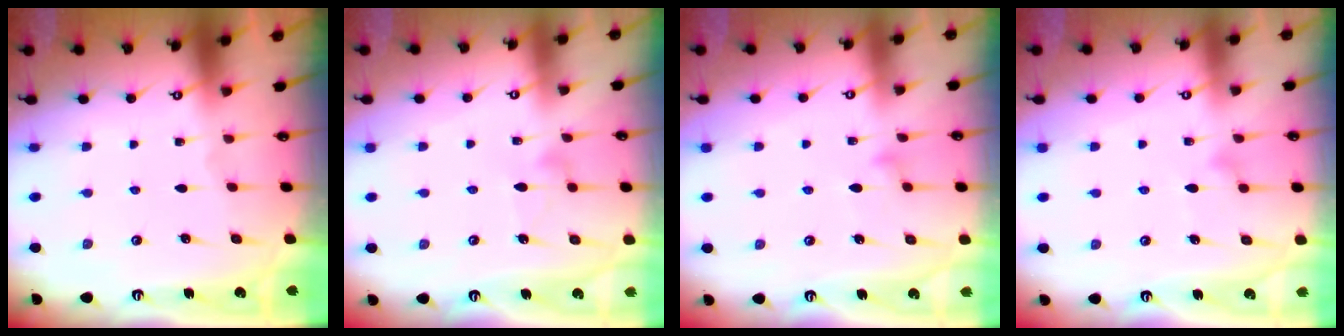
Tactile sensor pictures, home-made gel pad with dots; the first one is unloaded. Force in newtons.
{"total": 7.7, "press": 7.7, "slide": 0.4}
{"total": 9.4, "press": 9.4, "slide": 0.5}
{"total": 8.1, "press": 8.1, "slide": 0.3}